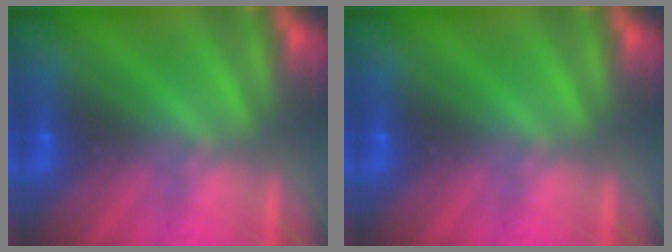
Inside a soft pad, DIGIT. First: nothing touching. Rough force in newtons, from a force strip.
{"total": 0.0}